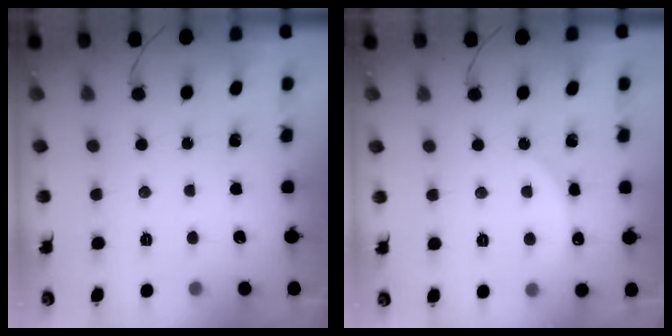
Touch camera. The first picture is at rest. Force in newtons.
{"total": 2.7, "press": 2.7, "slide": 0.4}